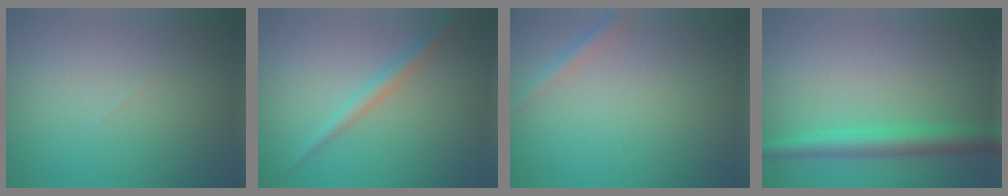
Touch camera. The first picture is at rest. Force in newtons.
{"total": 1.8, "press": 1.8, "slide": 0.0}
{"total": 1.4, "press": 1.4, "slide": 0.1}
{"total": 3.7, "press": 3.7, "slide": 0.1}